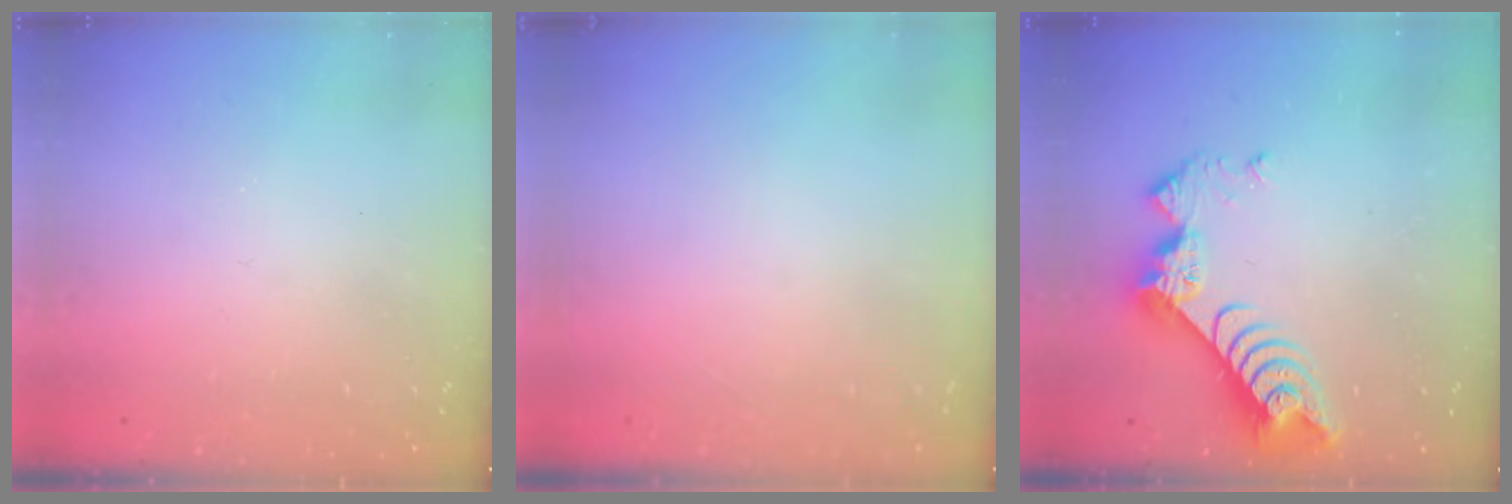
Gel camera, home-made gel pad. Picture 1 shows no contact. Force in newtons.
{"total": 0.0}
{"total": 9.3, "press": 9.3, "slide": 0.8}